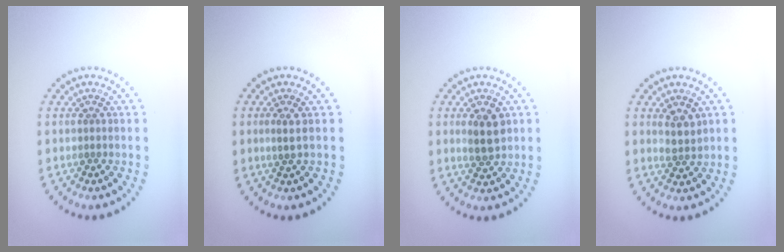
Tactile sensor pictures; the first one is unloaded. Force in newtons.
{"total": 1.0, "press": 0.8, "slide": 0.6}
{"total": 2.7, "press": 2.7, "slide": 0.6}
{"total": 2.0, "press": 1.7, "slide": 0.9}